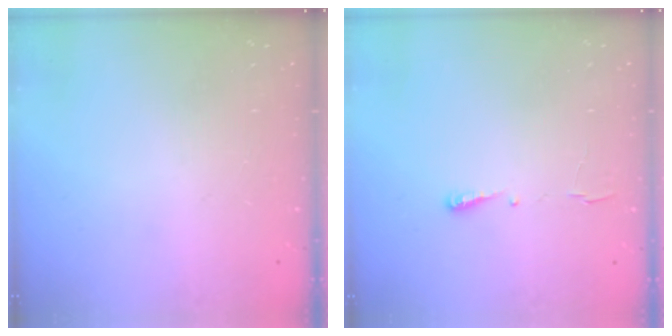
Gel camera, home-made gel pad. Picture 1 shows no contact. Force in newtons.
{"total": 4.4, "press": 4.3, "slide": 0.7}